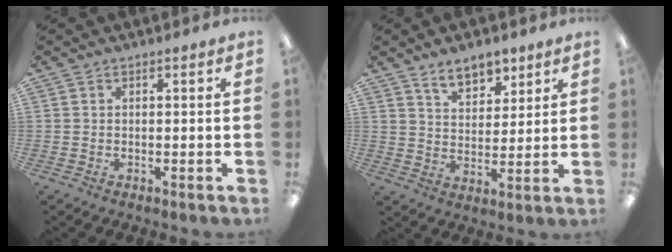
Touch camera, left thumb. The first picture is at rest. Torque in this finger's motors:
{"motor_torque": [1.33, 0.66, 0.74, -0.53, 0.04]}